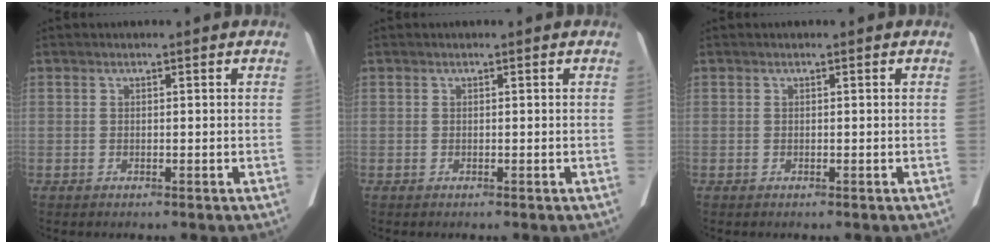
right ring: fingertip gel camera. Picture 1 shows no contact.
{"total": 0.0}
{"total": 0.0}